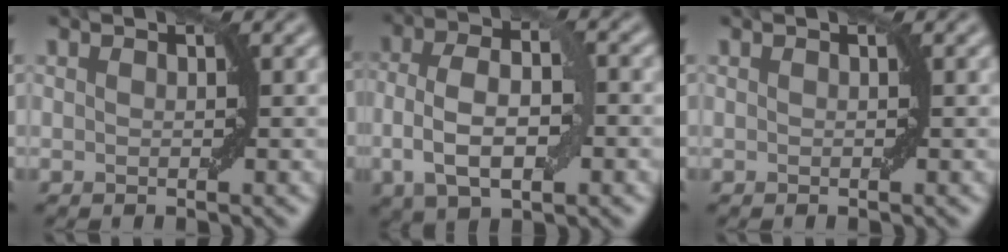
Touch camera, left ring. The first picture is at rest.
{"total": 6.8, "force": [-1.1, 3.3, 5.9], "torque": [-0.114, 0.004, -0.023]}
{"total": 0.0}